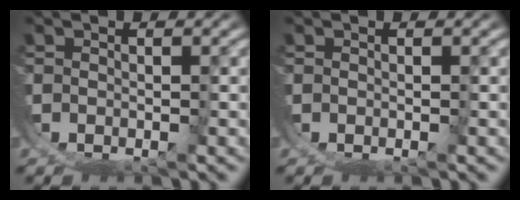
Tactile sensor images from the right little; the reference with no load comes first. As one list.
[{"total": 0.0}]